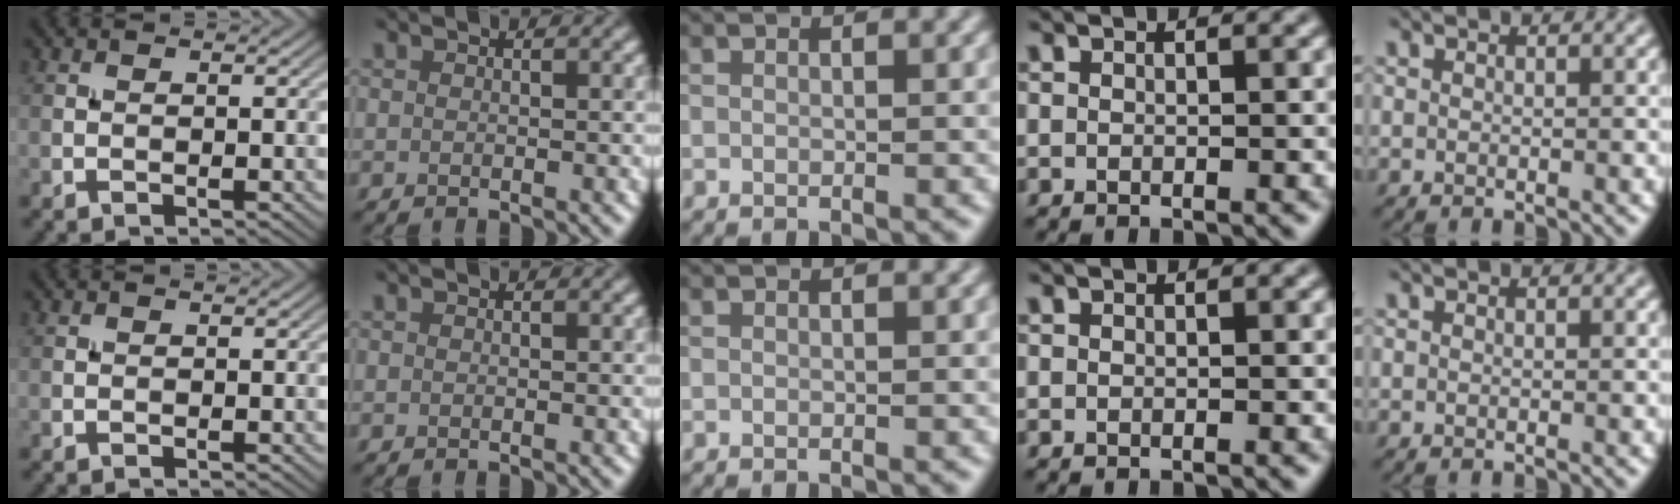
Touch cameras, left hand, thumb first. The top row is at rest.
{}